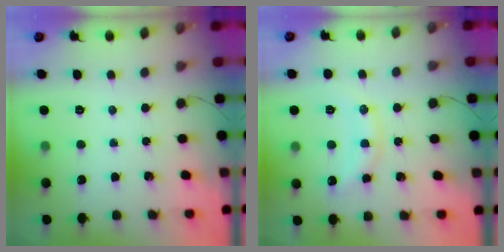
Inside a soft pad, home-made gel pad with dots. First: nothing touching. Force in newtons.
{"total": 11.4, "press": 11.4, "slide": 0.8}